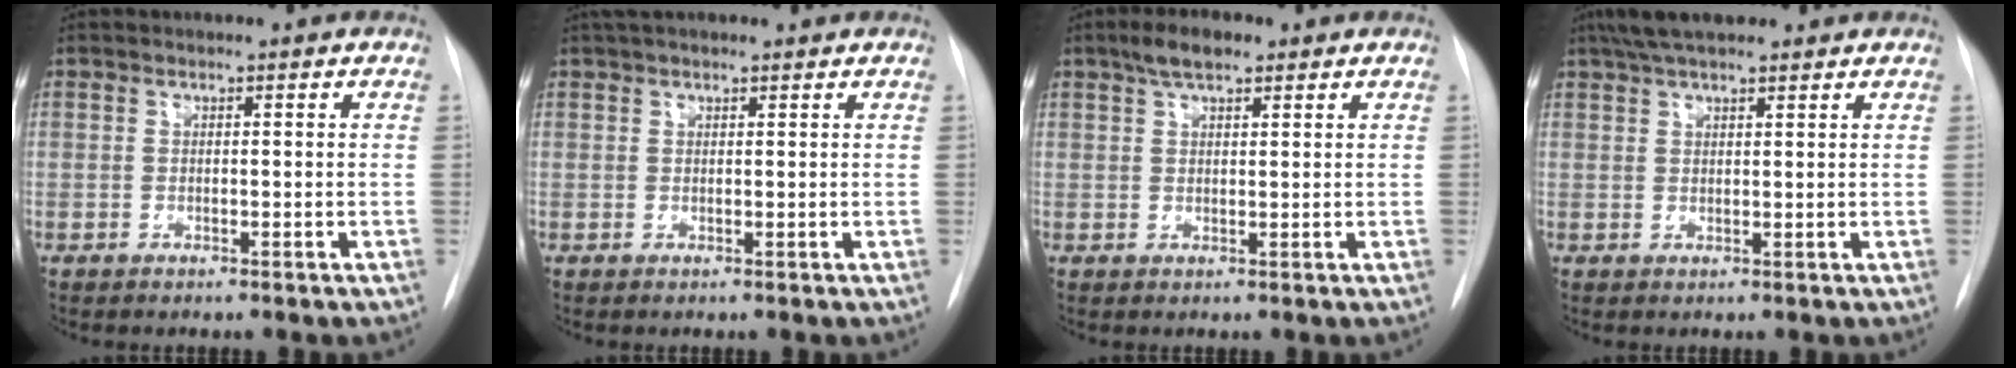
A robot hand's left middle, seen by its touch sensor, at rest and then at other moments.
{"total": 4.2, "force": [3.4, 1.2, 2.1], "torque": [-0.032, 0.034, 0.056]}
{"total": 4.3, "force": [2.9, 1.5, 2.9], "torque": [-0.058, 0.013, 0.050]}
{"total": 7.4, "force": [5.9, 1.8, 4.1], "torque": [-0.068, 0.033, 0.100]}